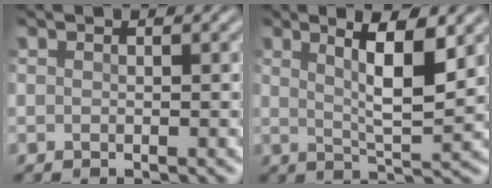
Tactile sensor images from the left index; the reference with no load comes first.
{"total": 5.6, "force": [2.0, 1.2, 5.2], "torque": [-0.081, -0.008, 0.035]}